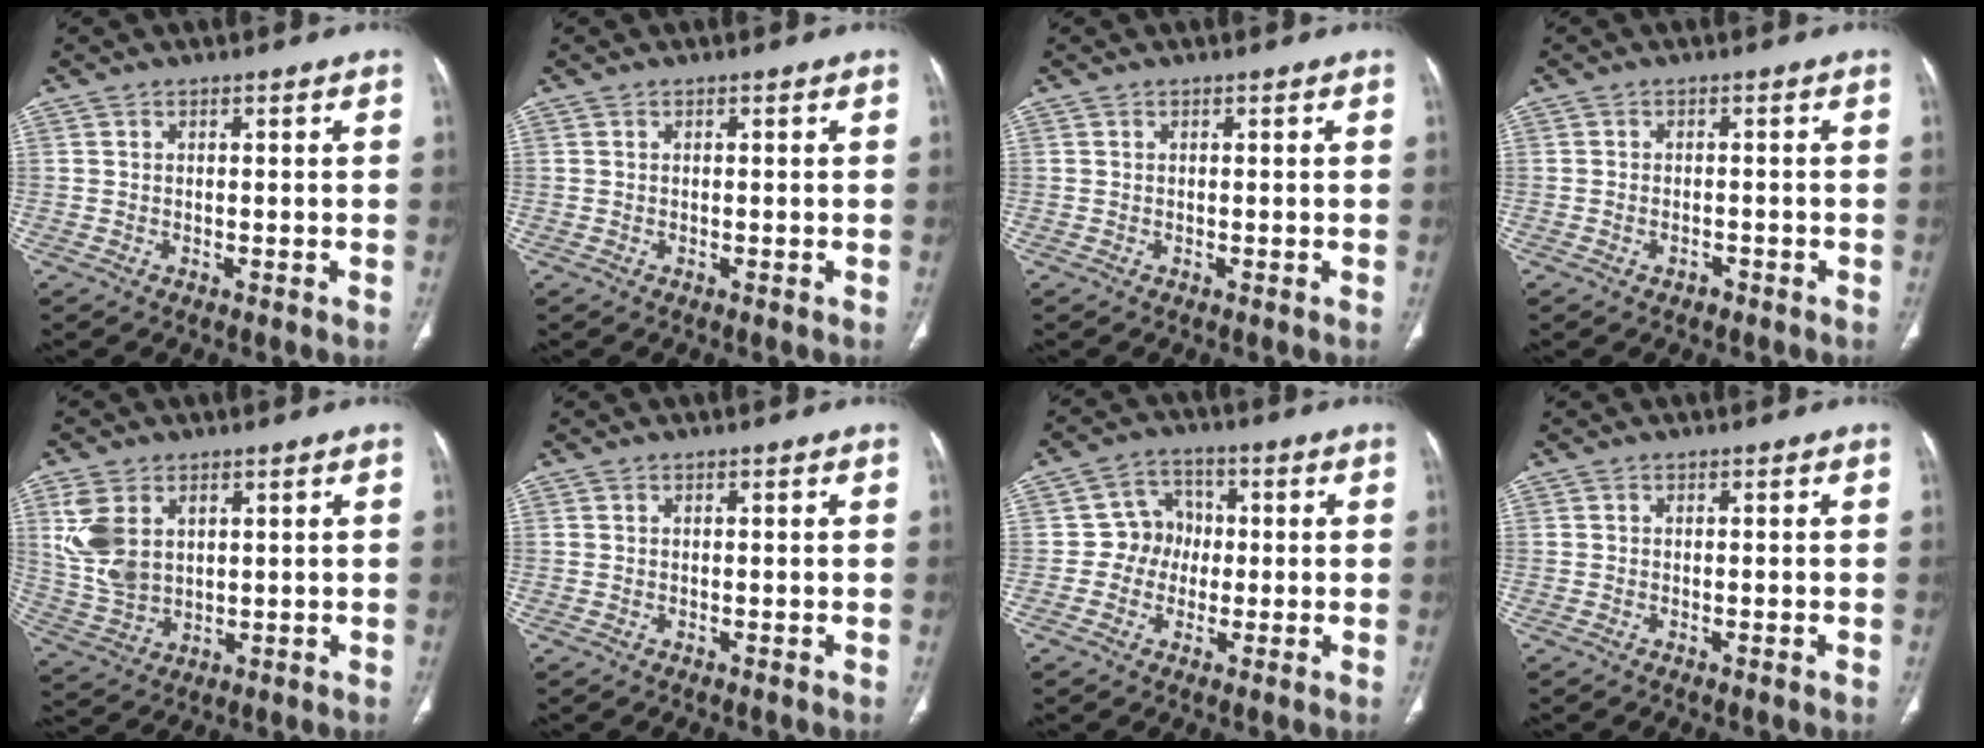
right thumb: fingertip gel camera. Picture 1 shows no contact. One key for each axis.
{"total": 0.0}
{"total": 0.0}
{"total": 1.5, "fx": -0.9, "fy": 1.0, "fz": 0.7, "tx": -0.016, "ty": 0.013, "tz": -0.009}
{"total": 10.0, "fx": 3.2, "fy": 6.5, "fz": 6.8, "tx": -0.143, "ty": -0.008, "tz": 0.078}
{"total": 0.0}
{"total": 6.6, "fx": -0.5, "fy": 6.1, "fz": 2.5, "tx": 0.000, "ty": 0.017, "tz": -0.020}
{"total": 0.7, "fx": -0.2, "fy": 0.1, "fz": 0.7, "tx": -0.012, "ty": -0.001, "tz": -0.001}